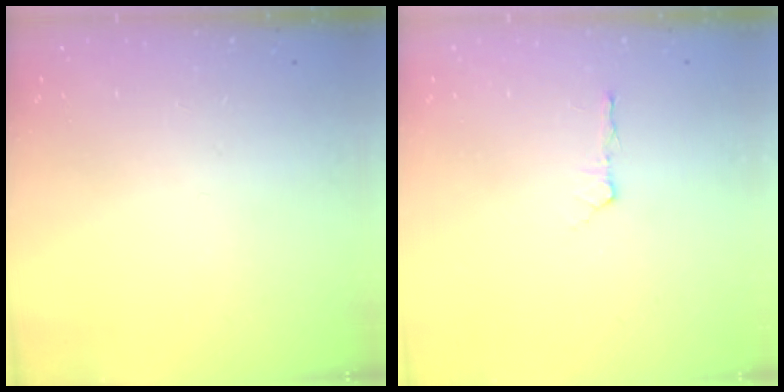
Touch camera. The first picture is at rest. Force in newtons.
{"total": 2.9, "press": 2.4, "slide": 1.6}